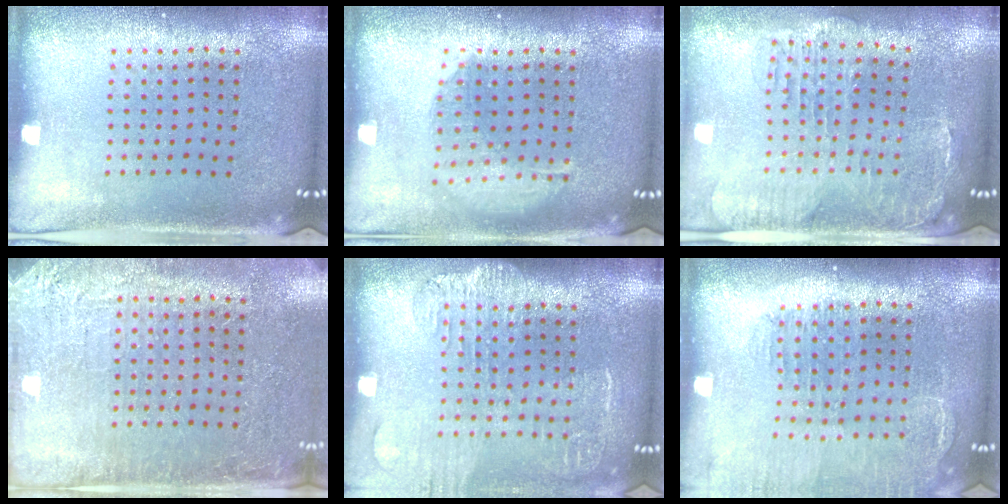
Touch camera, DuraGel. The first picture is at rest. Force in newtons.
{"total": 1.5, "press": 1.3, "slide": 0.7}
{"total": 1.4, "press": 1.4, "slide": 0.4}
{"total": 2.8, "press": 2.7, "slide": 0.6}
{"total": 1.8, "press": 1.5, "slide": 0.9}
{"total": 1.5, "press": 1.4, "slide": 0.2}